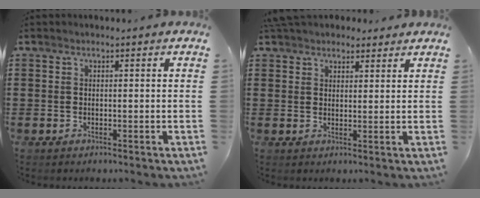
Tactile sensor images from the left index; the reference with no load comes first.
{"total": 3.7, "force": [3.2, 1.5, 0.9], "torque": [-0.027, 0.003, 0.062]}